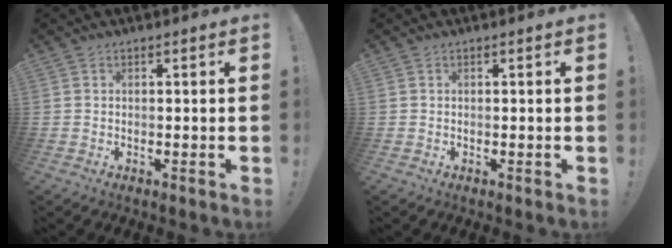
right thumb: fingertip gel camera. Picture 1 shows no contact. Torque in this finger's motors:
{"motor_torque": [0.00, 0.00, 0.04, -0.04, 0.00]}